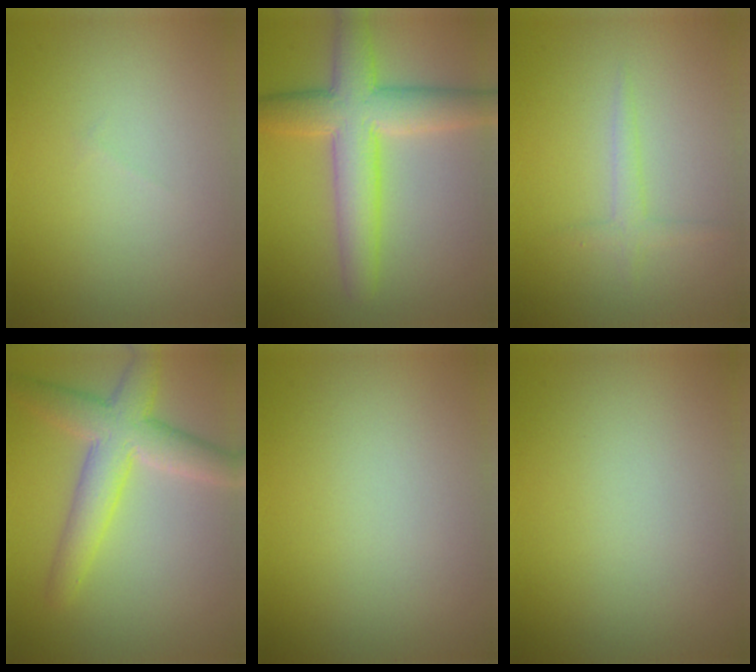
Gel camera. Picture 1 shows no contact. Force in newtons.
{"total": 7.1, "press": 7.1, "slide": 0.3}
{"total": 1.4, "press": 1.4, "slide": 0.1}
{"total": 5.6, "press": 5.6, "slide": 0.1}
{"total": 0.0}
{"total": 0.0}